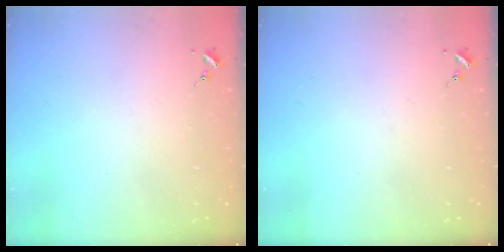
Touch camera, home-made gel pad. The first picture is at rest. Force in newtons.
{"total": 0.0}